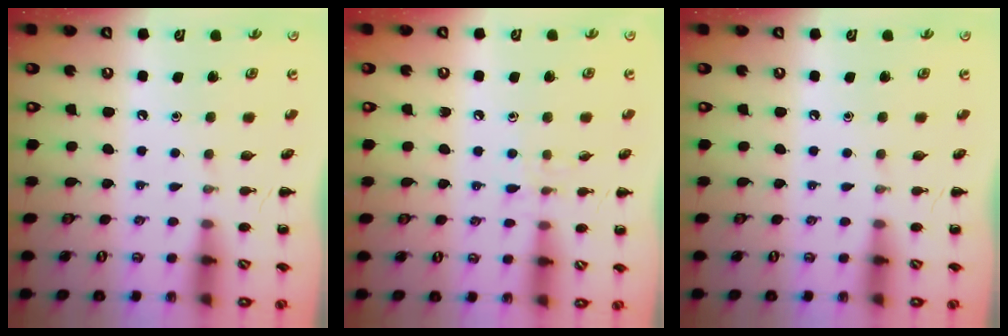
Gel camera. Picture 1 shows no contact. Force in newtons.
{"total": 5.9, "press": 5.6, "slide": 2.0}
{"total": 0.0}